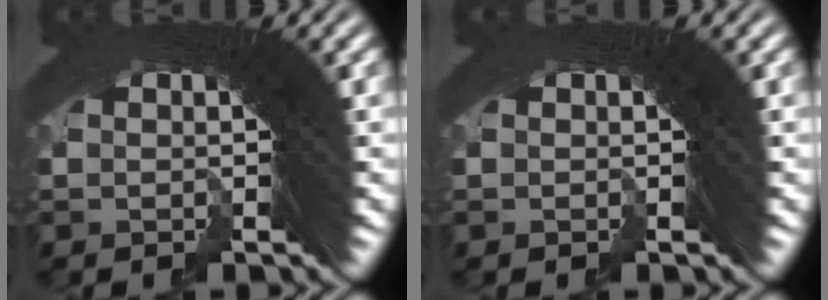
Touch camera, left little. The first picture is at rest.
{"total": 0.0}